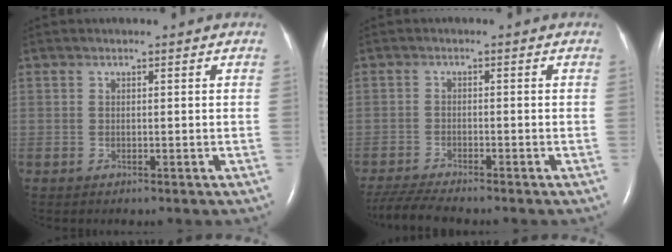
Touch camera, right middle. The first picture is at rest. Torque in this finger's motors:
{"motor_torque": [0.38, -0.41, 0.10, 0.04]}